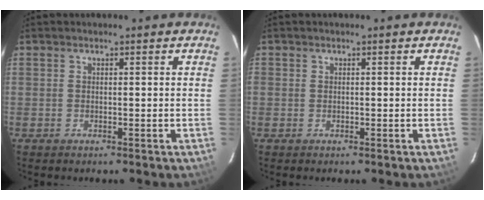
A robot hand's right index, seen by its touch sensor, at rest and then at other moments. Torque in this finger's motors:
{"motor_torque": [0.68, 0.23, 0.02, 0.05]}